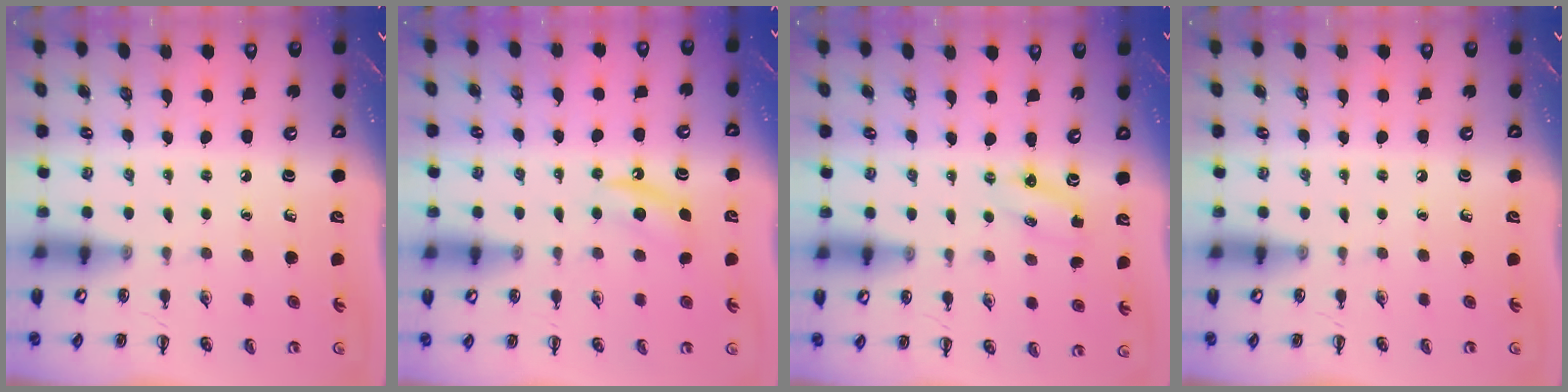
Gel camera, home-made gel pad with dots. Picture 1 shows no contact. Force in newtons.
{"total": 5.7, "press": 5.5, "slide": 1.5}
{"total": 2.7, "press": 2.6, "slide": 0.8}
{"total": 0.0}